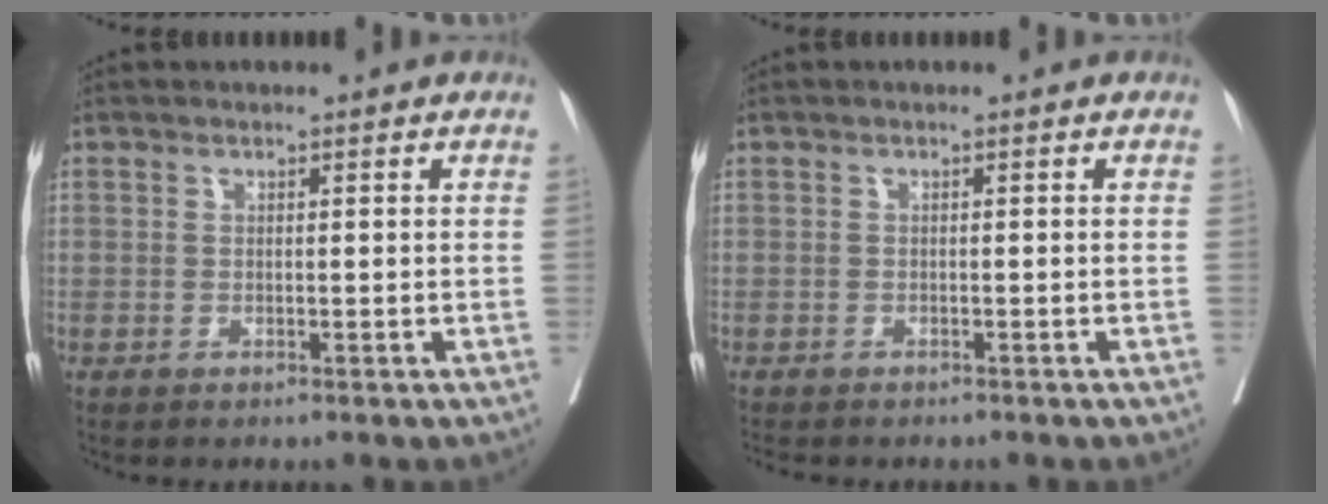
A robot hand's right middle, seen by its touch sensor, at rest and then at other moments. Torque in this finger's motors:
{"motor_torque": [0.00, -0.11, 0.01, 0.01]}